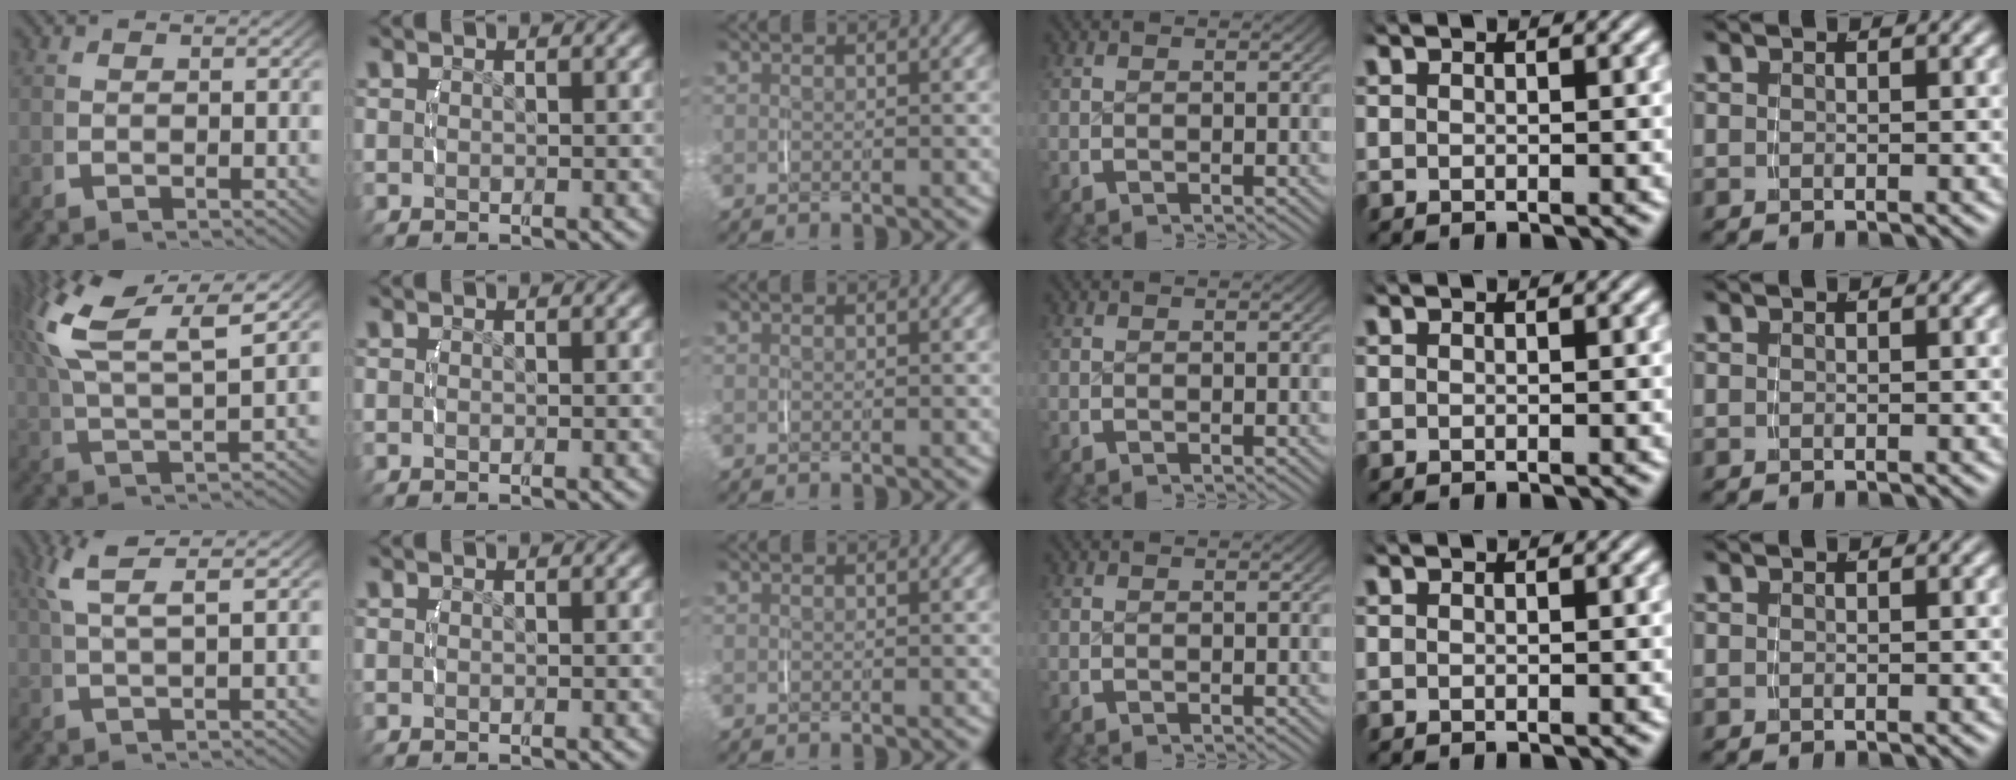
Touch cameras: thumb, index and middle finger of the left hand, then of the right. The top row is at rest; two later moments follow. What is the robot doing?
{"motion": "lift_and_place", "object": "phone"}